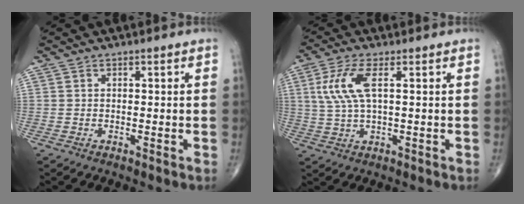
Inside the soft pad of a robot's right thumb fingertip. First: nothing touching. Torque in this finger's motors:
{"motor_torque": [-0.57, 0.98, 0.91, 0.04, 0.09]}